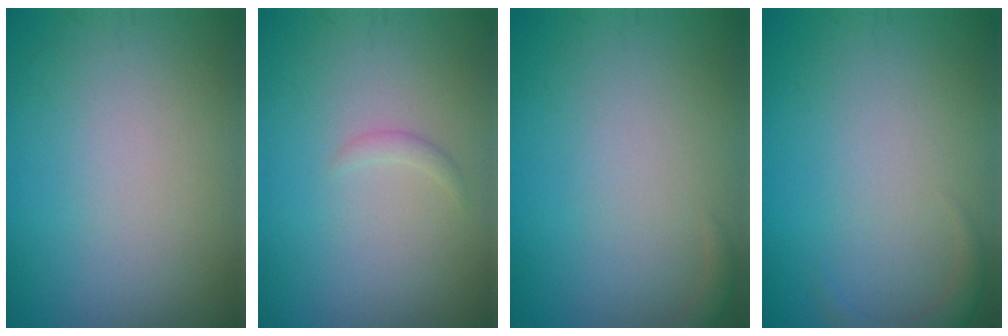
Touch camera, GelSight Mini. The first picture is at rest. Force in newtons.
{"total": 0.7, "press": 0.7, "slide": 0.0}
{"total": 0.7, "press": 0.7, "slide": 0.1}
{"total": 1.4, "press": 1.4, "slide": 0.1}